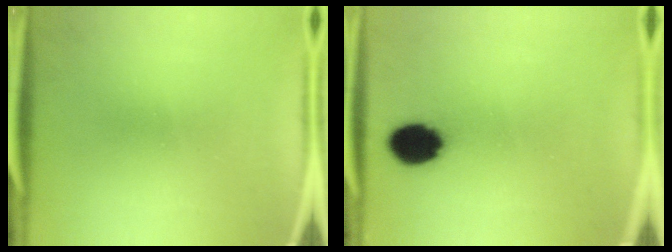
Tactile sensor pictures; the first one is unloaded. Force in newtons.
{"total": 9.4}